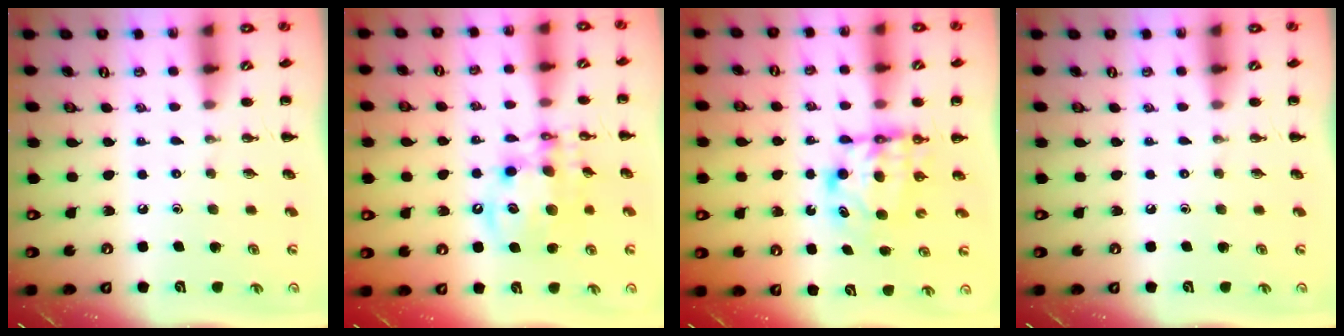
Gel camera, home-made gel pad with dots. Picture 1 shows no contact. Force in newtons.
{"total": 12.4, "press": 12.0, "slide": 3.0}
{"total": 6.0, "press": 6.0, "slide": 0.4}
{"total": 0.0}